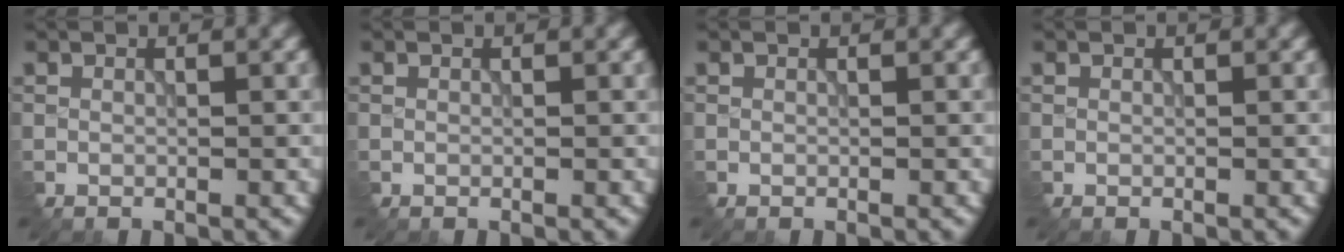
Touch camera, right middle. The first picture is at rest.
{"total": 0.0}
{"total": 0.0}
{"total": 0.0}